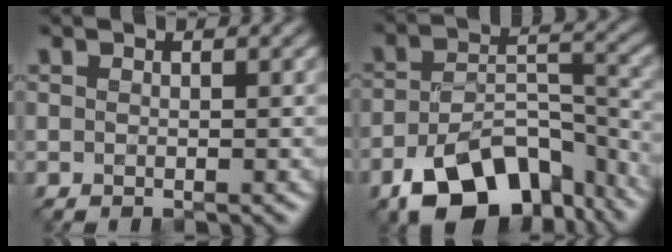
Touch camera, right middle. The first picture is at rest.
{"total": 11.5, "force": [-7.6, 5.7, 6.4], "torque": [-0.108, -0.011, -0.124]}